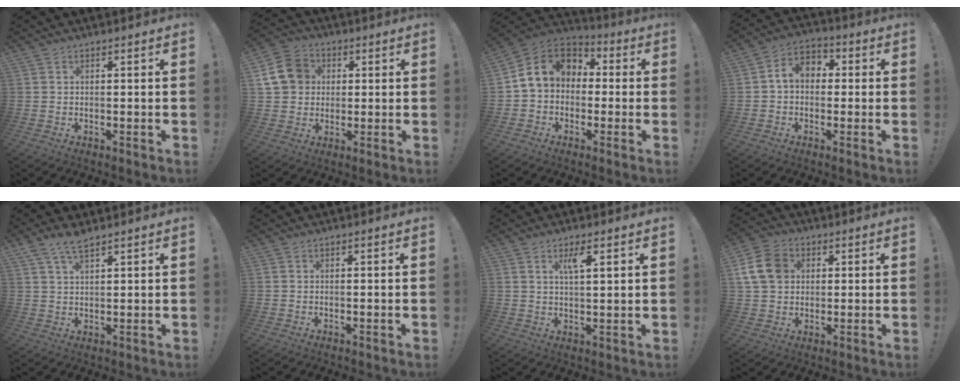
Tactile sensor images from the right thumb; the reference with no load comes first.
{"total": 12.6, "force": [2.6, 10.9, 5.8], "torque": [-0.094, 0.003, 0.055]}
{"total": 10.3, "force": [1.4, 8.6, 5.6], "torque": [-0.097, 0.012, 0.031]}
{"total": 7.4, "force": [0.5, 5.4, 5.0], "torque": [-0.089, 0.020, 0.015]}
{"total": 5.3, "force": [3.9, 1.5, 3.3], "torque": [-0.068, -0.014, 0.072]}
{"total": 0.0}
{"total": 5.0, "force": [2.7, 0.5, 4.2], "torque": [-0.071, -0.008, 0.041]}
{"total": 11.9, "force": [3.1, 9.4, 6.5], "torque": [-0.113, -0.001, 0.065]}